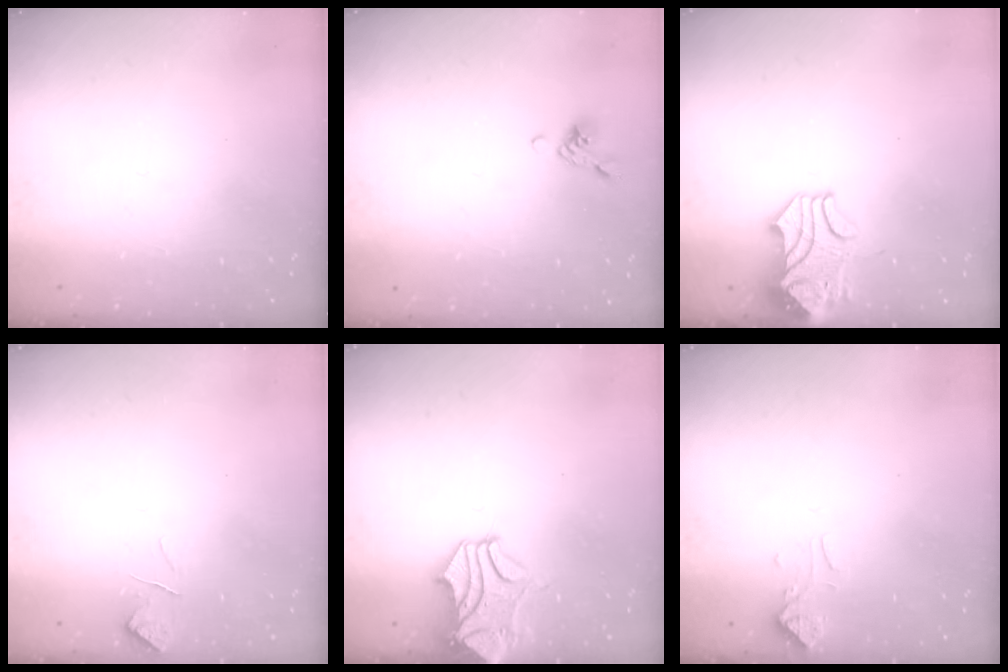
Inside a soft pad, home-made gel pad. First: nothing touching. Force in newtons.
{"total": 4.6, "press": 4.5, "slide": 0.9}
{"total": 3.9, "press": 3.7, "slide": 1.1}
{"total": 0.8, "press": 0.3, "slide": 0.7}
{"total": 2.4, "press": 2.1, "slide": 1.2}
{"total": 2.6, "press": 2.5, "slide": 0.6}